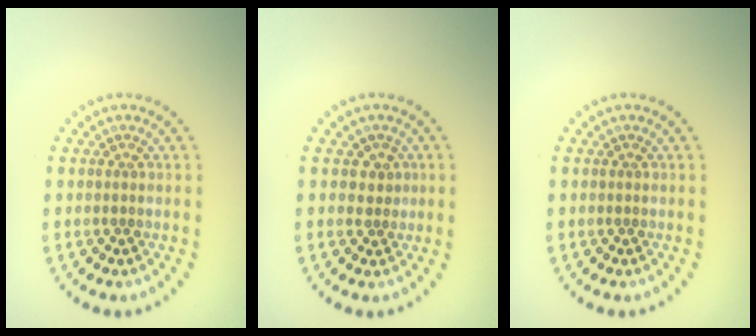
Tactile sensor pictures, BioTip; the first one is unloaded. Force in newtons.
{"total": 1.5, "press": 1.2, "slide": 0.8}
{"total": 0.0}